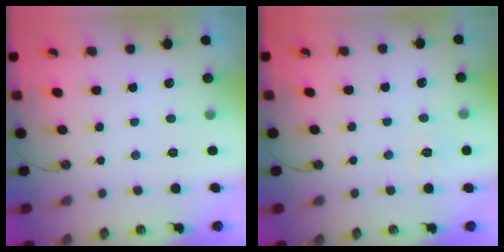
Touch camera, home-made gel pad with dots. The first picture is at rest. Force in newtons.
{"total": 5.5, "press": 5.5, "slide": 0.6}